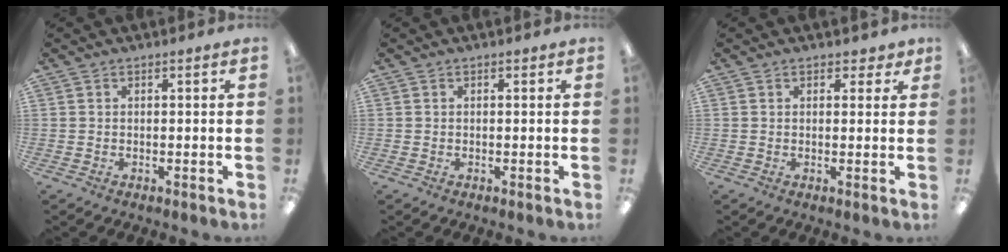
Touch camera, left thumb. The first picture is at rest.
{"total": 0.0}
{"total": 2.3, "force": [1.5, 1.5, 1.0], "torque": [-0.004, -0.003, 0.024]}